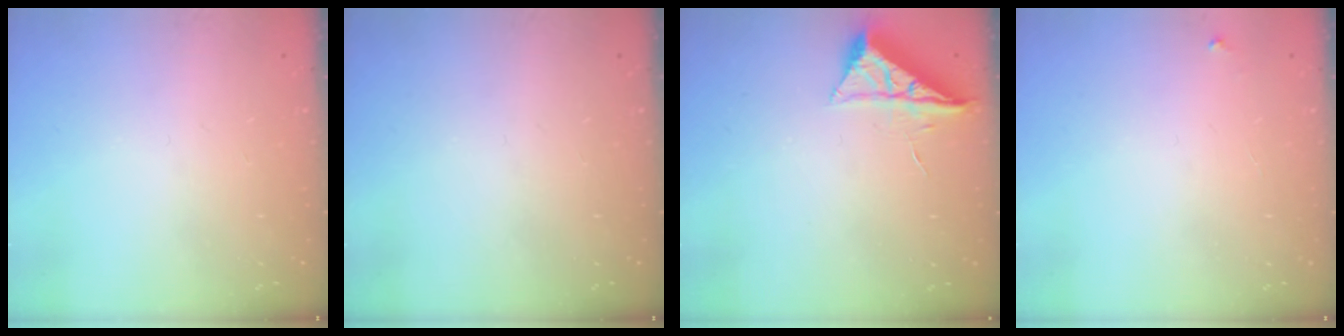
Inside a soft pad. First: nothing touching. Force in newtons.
{"total": 0.0}
{"total": 6.1, "press": 6.1, "slide": 0.7}
{"total": 2.2, "press": 2.2, "slide": 0.1}